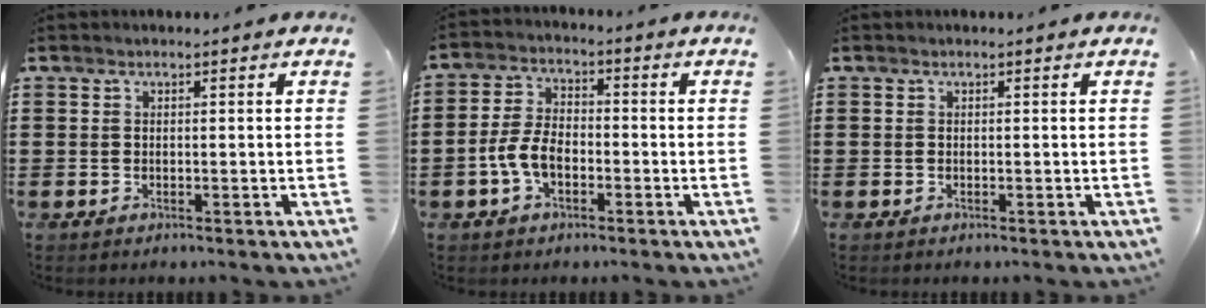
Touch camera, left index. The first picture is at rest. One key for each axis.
{"total": 5.8, "fx": -2.1, "fy": 3.2, "fz": 4.4, "tx": -0.111, "ty": -0.001, "tz": -0.047}
{"total": 0.0}